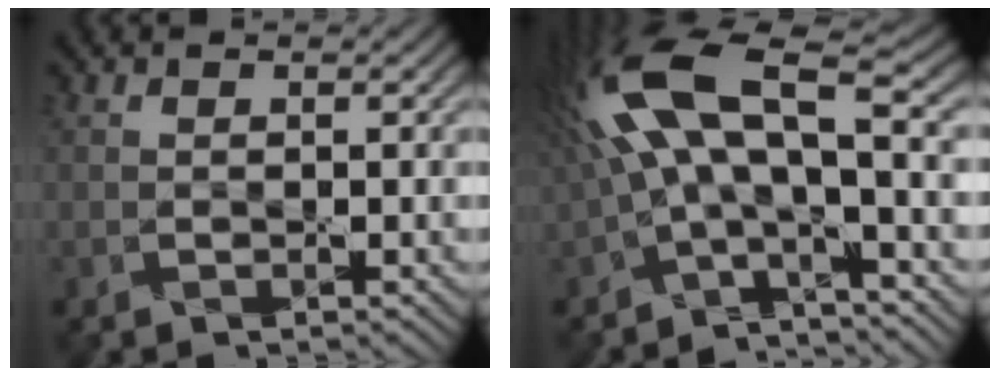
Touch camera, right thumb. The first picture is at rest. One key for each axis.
{"total": 14.0, "fx": 1.1, "fy": 5.2, "fz": 13.0, "tx": -0.267, "ty": 0.024, "tz": 0.009}